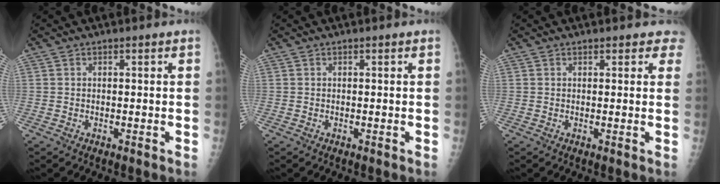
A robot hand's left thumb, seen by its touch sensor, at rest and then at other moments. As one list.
[{"total": 0.0}, {"total": 2.9, "force": [2.4, 1.5, 0.5], "torque": [0.030, -0.008, 0.012]}]